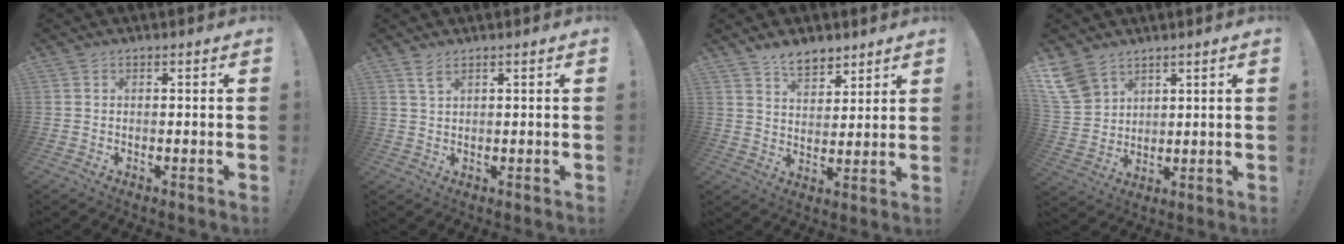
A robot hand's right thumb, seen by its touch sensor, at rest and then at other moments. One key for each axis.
{"total": 2.8, "fx": 1.8, "fy": 0.8, "fz": 1.9, "tx": -0.036, "ty": -0.006, "tz": 0.032}
{"total": 7.9, "fx": 6.0, "fy": 4.1, "fz": 3.2, "tx": -0.052, "ty": -0.032, "tz": 0.113}
{"total": 9.4, "fx": 6.9, "fy": 5.6, "fz": 3.2, "tx": -0.065, "ty": -0.040, "tz": 0.140}